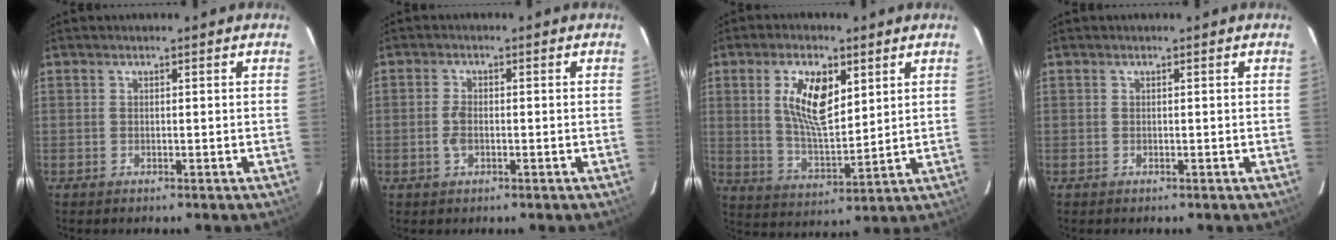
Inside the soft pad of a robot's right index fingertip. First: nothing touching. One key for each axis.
{"total": 2.7, "fx": -0.7, "fy": 1.5, "fz": 2.1, "tx": -0.045, "ty": 0.003, "tz": -0.012}
{"total": 11.3, "fx": 4.1, "fy": 5.0, "fz": 9.3, "tx": -0.170, "ty": 0.004, "tz": 0.083}
{"total": 0.0}